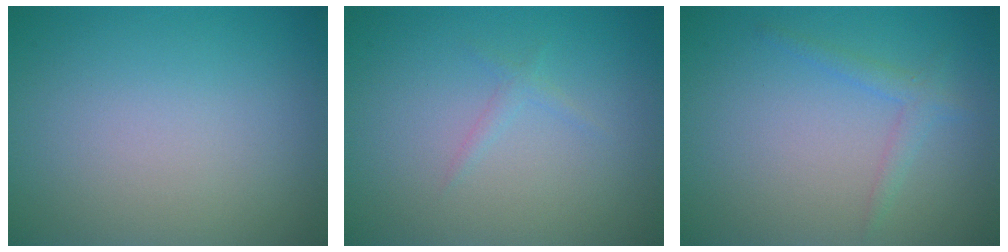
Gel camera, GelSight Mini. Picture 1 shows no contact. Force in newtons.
{"total": 0.7, "press": 0.7, "slide": 0.1}
{"total": 1.5, "press": 1.5, "slide": 0.0}